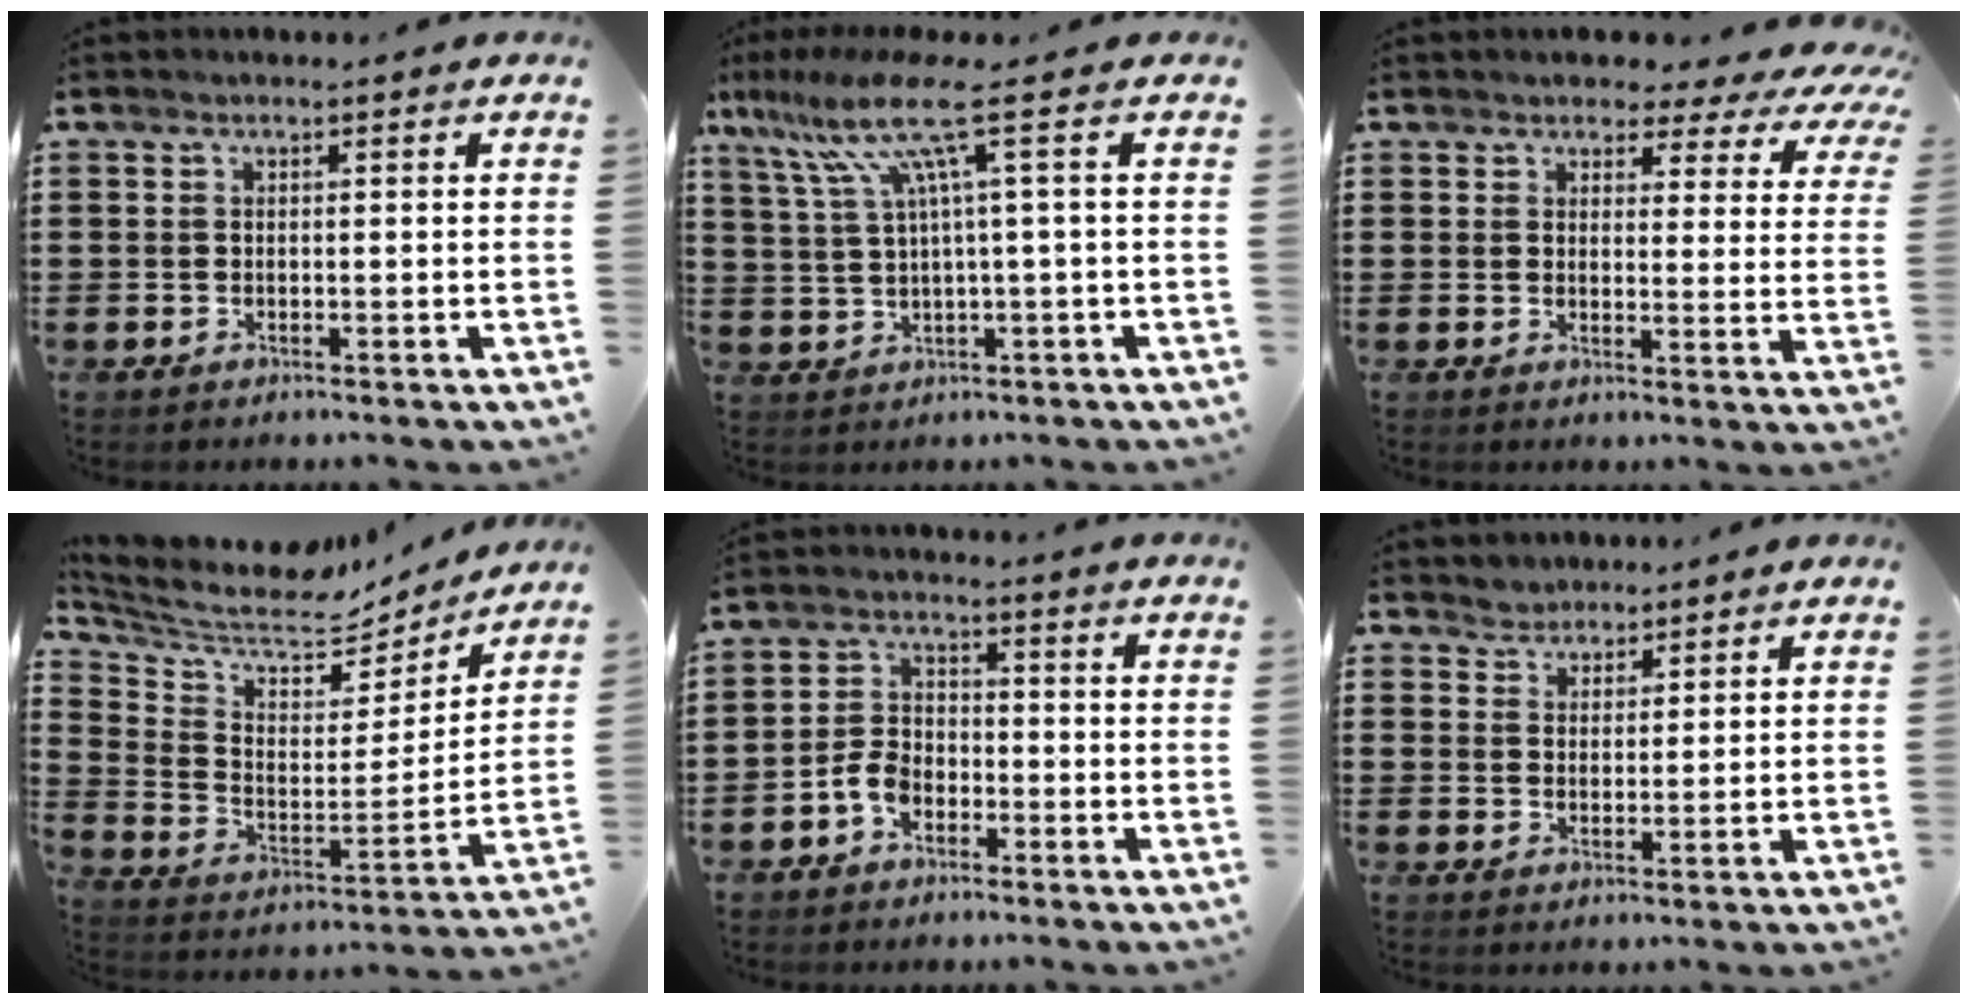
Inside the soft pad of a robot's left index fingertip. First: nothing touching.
{"total": 10.6, "force": [3.8, 0.5, 9.9], "torque": [-0.224, -0.014, 0.050]}
{"total": 3.7, "force": [3.3, 1.2, 1.1], "torque": [-0.034, -0.020, 0.054]}
{"total": 5.7, "force": [5.4, 1.6, 0.8], "torque": [-0.052, -0.049, 0.089]}
{"total": 4.3, "force": [-2.3, 2.7, 2.4], "torque": [-0.066, 0.003, -0.050]}
{"total": 2.8, "force": [2.4, 1.3, -0.7], "torque": [0.000, 0.002, 0.045]}